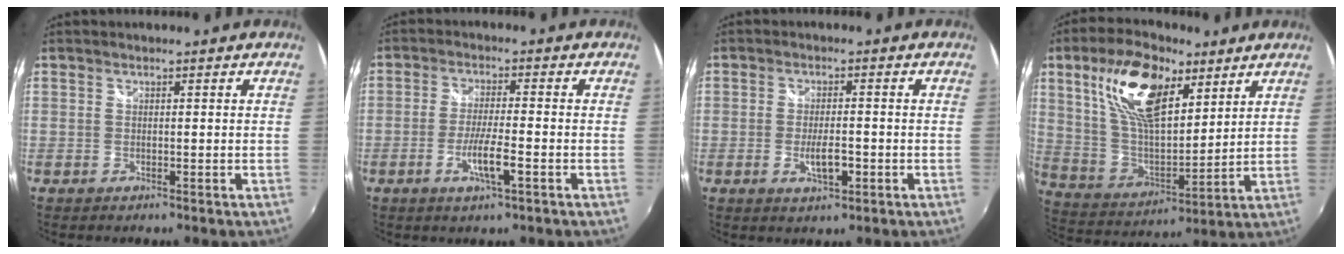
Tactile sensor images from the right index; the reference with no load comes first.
{"total": 6.0, "force": [-2.5, 0.5, 5.4], "torque": [-0.106, -0.008, -0.046]}
{"total": 4.6, "force": [-1.5, 1.5, 4.1], "torque": [-0.078, -0.007, -0.024]}
{"total": 18.9, "force": [9.3, 8.8, 13.9], "torque": [-0.268, 0.017, 0.181]}